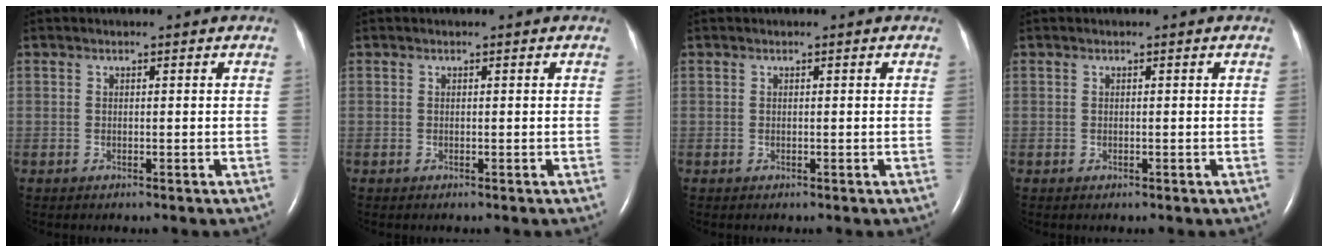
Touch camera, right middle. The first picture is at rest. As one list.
[{"total": 0.0}, {"total": 0.0}, {"total": 0.0}]